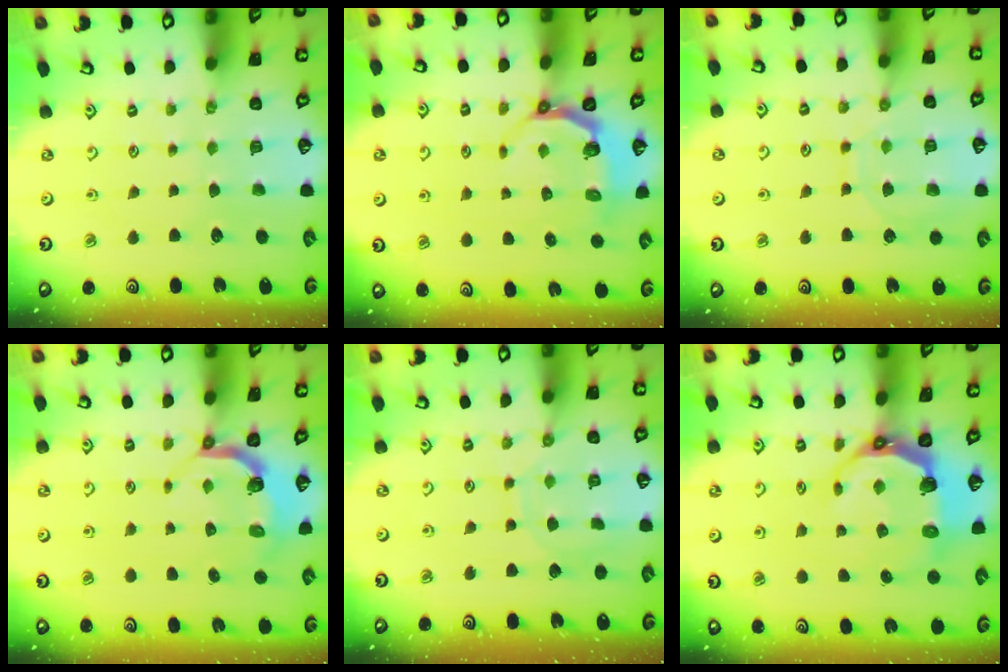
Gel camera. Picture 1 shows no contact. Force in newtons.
{"total": 5.2, "press": 4.3, "slide": 2.9}
{"total": 9.8, "press": 9.8, "slide": 0.9}
{"total": 4.6, "press": 3.1, "slide": 3.3}
{"total": 8.1, "press": 8.1, "slide": 0.6}
{"total": 7.9, "press": 6.3, "slide": 4.8}